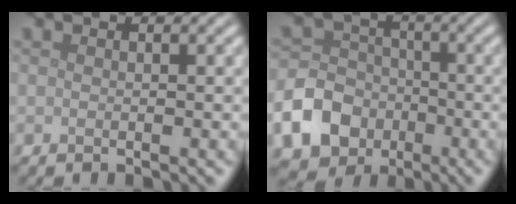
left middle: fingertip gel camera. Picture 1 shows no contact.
{"total": 9.8, "force": [-4.2, 8.2, 3.4], "torque": [-0.066, -0.030, -0.099]}